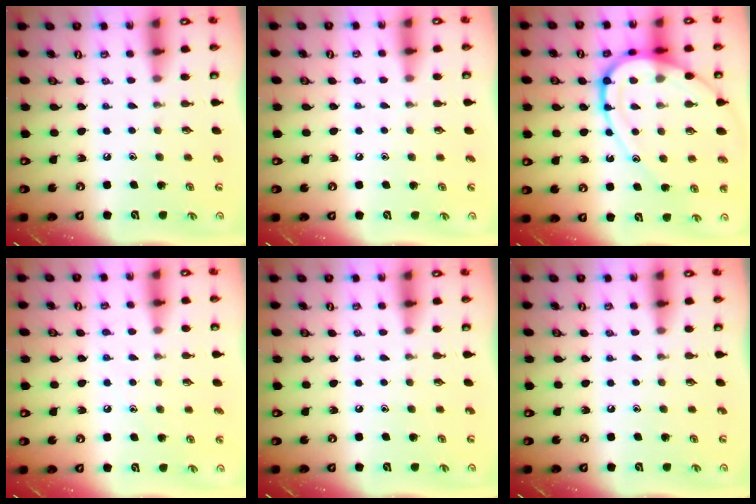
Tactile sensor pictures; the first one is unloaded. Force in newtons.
{"total": 2.7, "press": 2.7, "slide": 0.2}
{"total": 17.2, "press": 17.1, "slide": 1.6}
{"total": 4.5, "press": 4.4, "slide": 0.7}
{"total": 0.0}
{"total": 0.0}